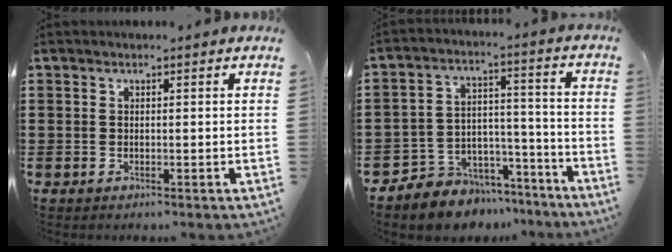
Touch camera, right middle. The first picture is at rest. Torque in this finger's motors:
{"motor_torque": [2.01, -0.13, 0.21, 0.07]}